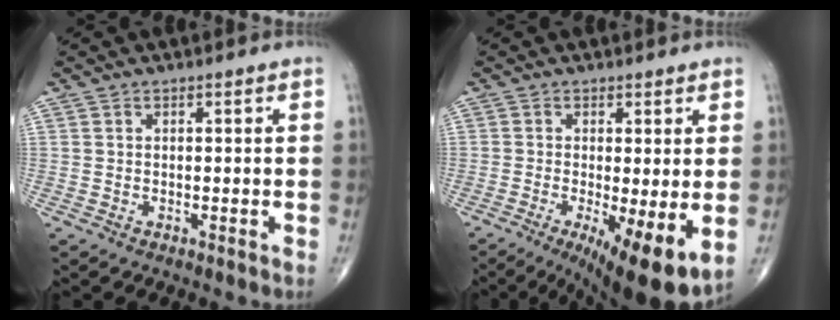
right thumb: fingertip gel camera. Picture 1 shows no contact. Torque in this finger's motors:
{"motor_torque": [0.18, 0.70, 0.43, 0.00, 0.08]}